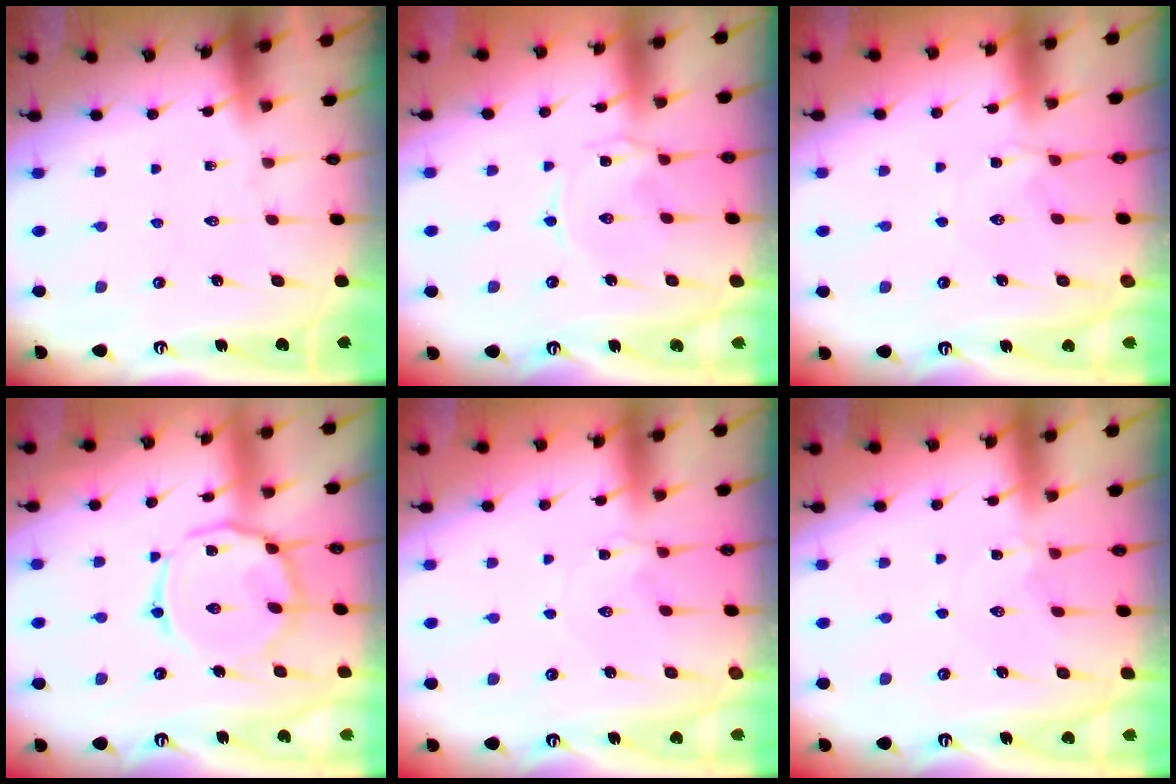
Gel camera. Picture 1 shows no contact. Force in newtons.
{"total": 1.0, "press": 1.0, "slide": 0.1}
{"total": 2.2, "press": 2.2, "slide": 0.4}
{"total": 12.6, "press": 12.6, "slide": 1.0}
{"total": 2.7, "press": 2.7, "slide": 0.4}
{"total": 2.7, "press": 2.7, "slide": 0.5}